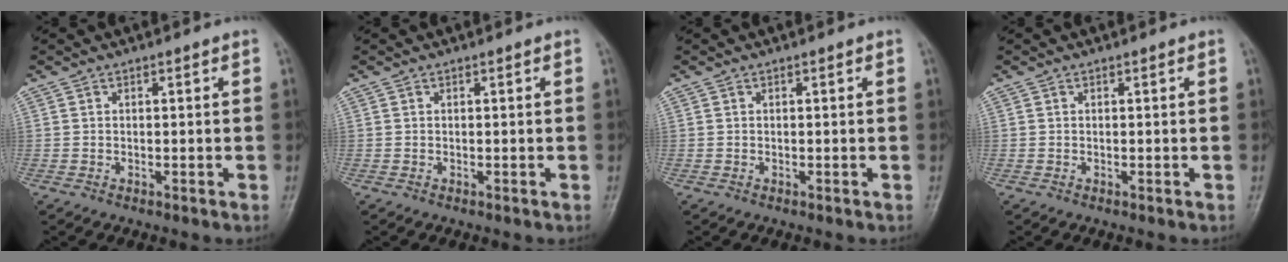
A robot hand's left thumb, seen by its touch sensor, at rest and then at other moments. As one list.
[{"total": 0.0}, {"total": 0.0}, {"total": 0.0}]